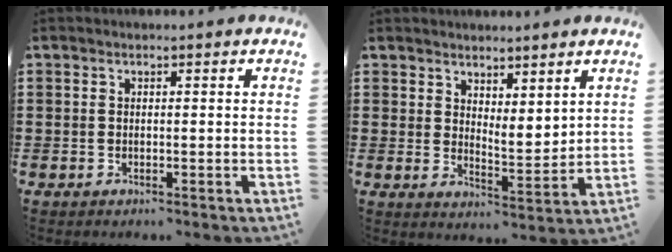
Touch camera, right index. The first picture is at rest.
{"total": 4.1, "force": [4.0, 1.1, 0.3], "torque": [-0.012, -0.019, 0.075]}